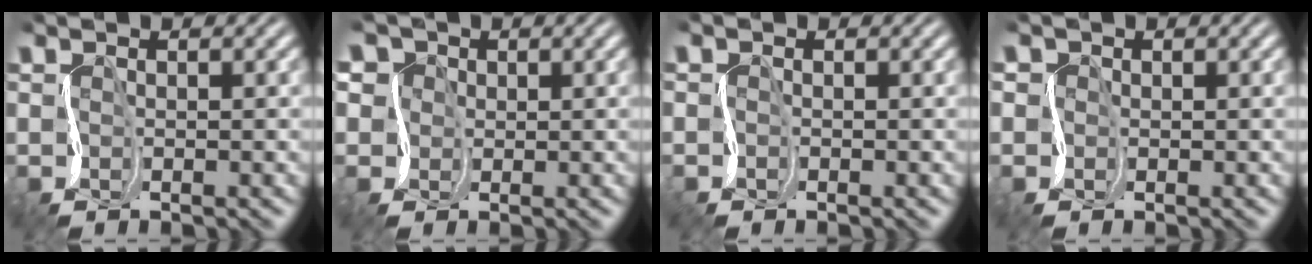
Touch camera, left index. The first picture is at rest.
{"total": 4.2, "force": [0.5, 3.8, 1.6], "torque": [-0.030, 0.010, -0.018]}
{"total": 0.6, "force": [-0.4, -0.1, -0.5], "torque": [-0.002, 0.000, -0.005]}
{"total": 0.9, "force": [-0.1, 0.9, 0.2], "torque": [-0.004, 0.007, -0.008]}